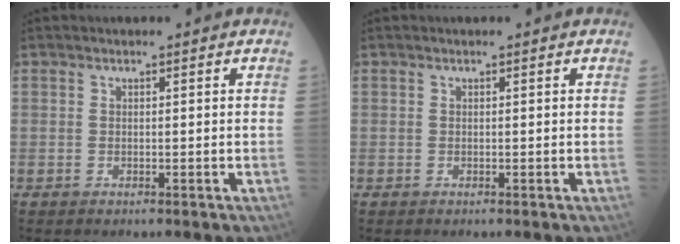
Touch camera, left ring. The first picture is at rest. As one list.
[{"total": 0.0}]